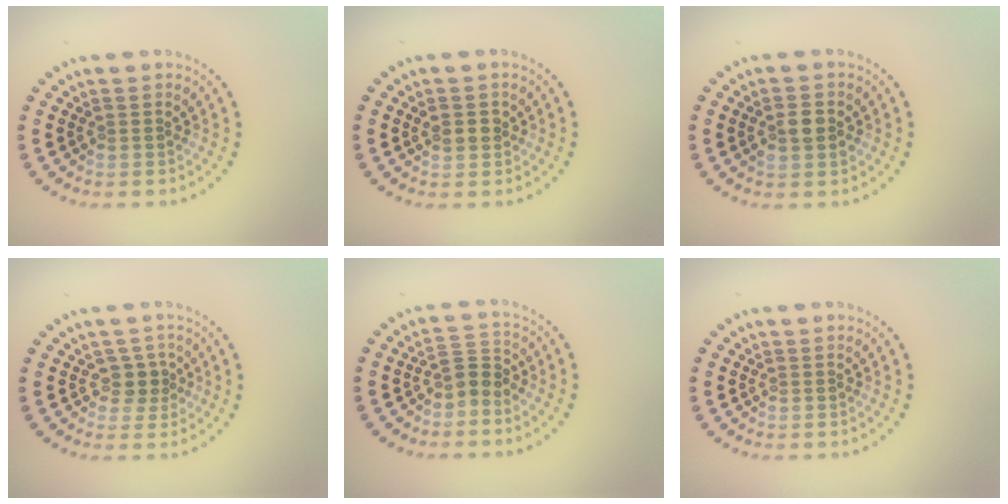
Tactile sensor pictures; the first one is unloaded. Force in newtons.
{"total": 1.6, "press": 1.6, "slide": 0.4}
{"total": 2.3, "press": 2.3, "slide": 0.3}
{"total": 2.0, "press": 1.6, "slide": 1.1}
{"total": 2.3, "press": 1.6, "slide": 1.6}
{"total": 0.0}